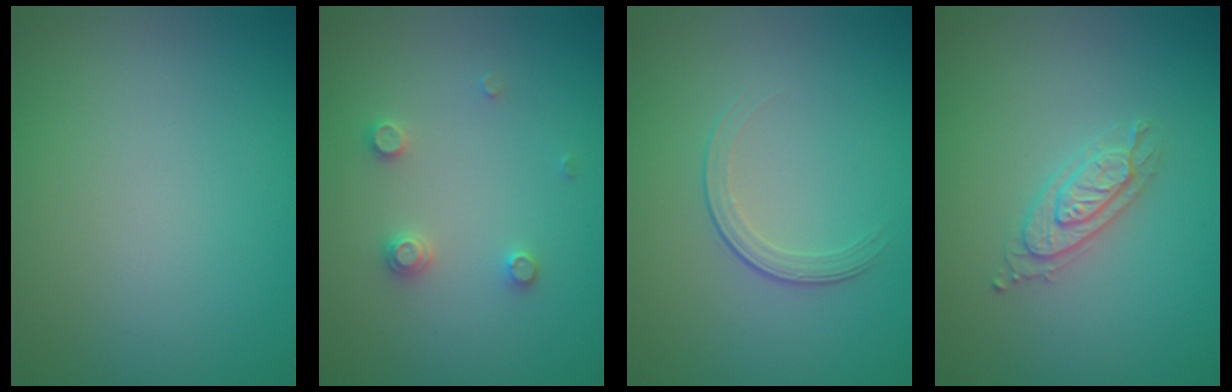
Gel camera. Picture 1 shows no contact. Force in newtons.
{"total": 1.5, "press": 1.5, "slide": 0.2}
{"total": 1.7, "press": 0.9, "slide": 1.4}
{"total": 2.2, "press": 2.1, "slide": 0.5}